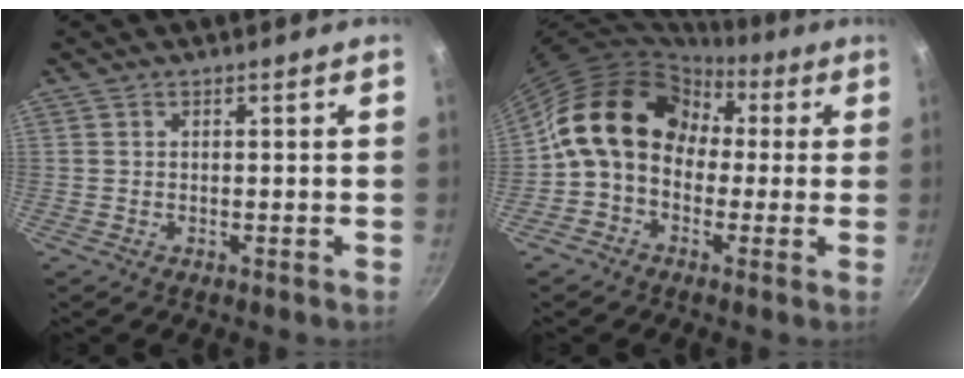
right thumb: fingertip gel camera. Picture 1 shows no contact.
{"total": 14.7, "force": [1.3, 11.8, 8.7], "torque": [-0.110, 0.041, -0.003]}